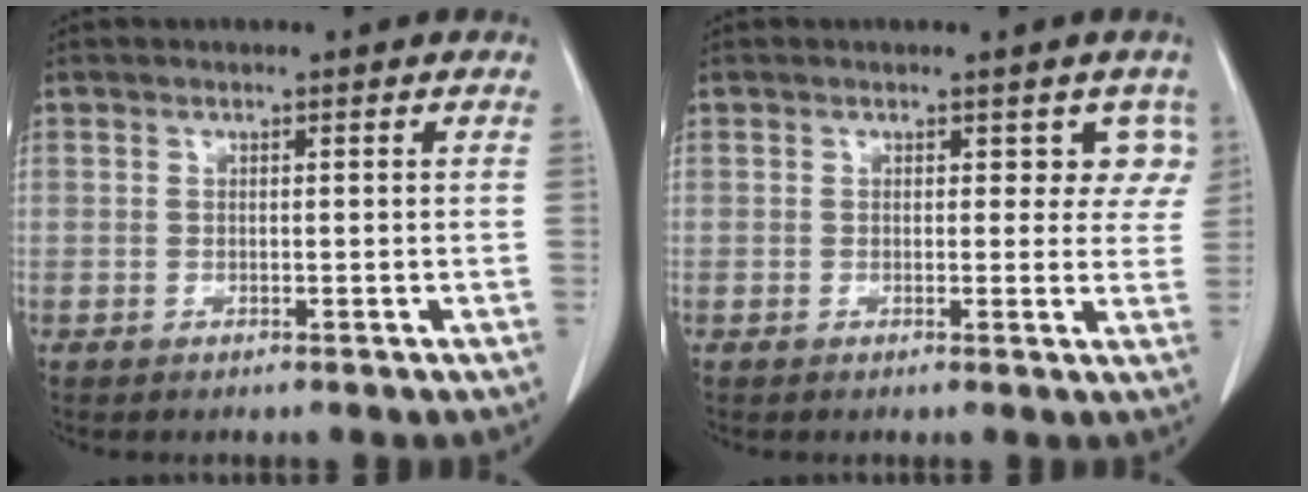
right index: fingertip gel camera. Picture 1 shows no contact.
{"total": 3.6, "force": [1.9, 2.6, 1.7], "torque": [0.013, 0.001, 0.009]}